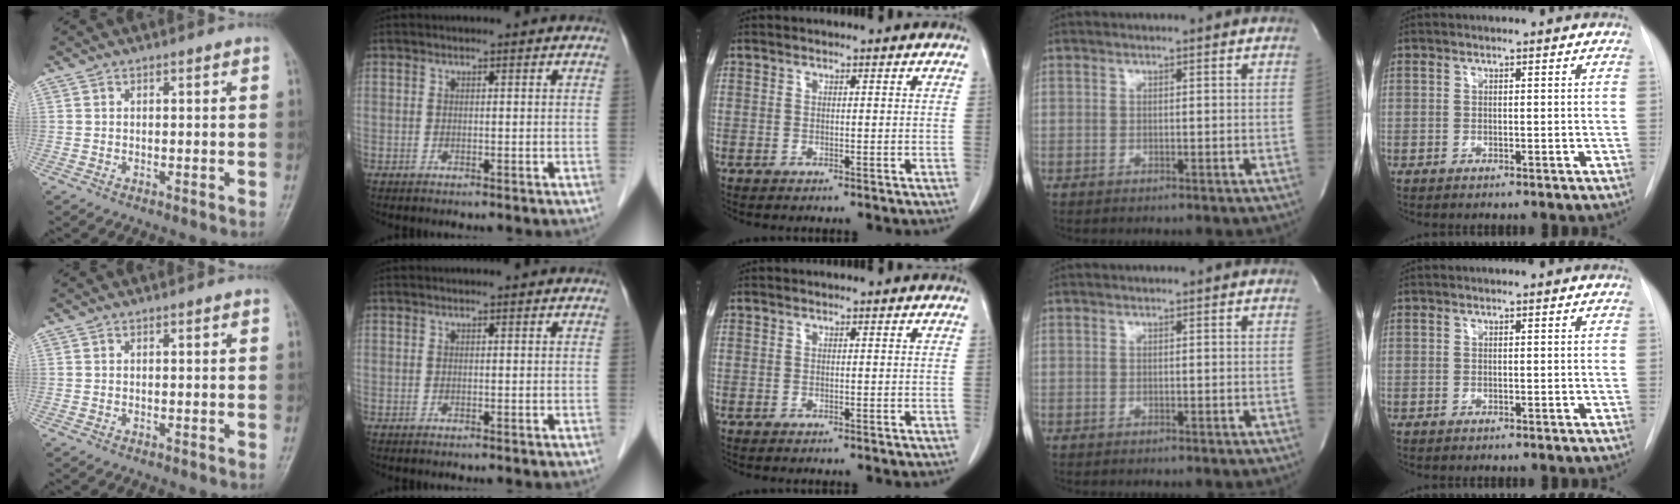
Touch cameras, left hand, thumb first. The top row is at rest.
{}